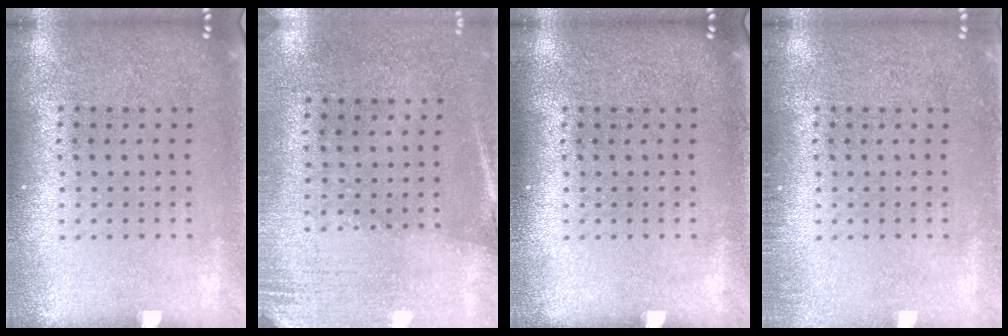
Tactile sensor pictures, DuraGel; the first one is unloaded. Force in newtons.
{"total": 2.6, "press": 2.3, "slide": 1.3}
{"total": 0.0}
{"total": 0.8, "press": 0.8, "slide": 0.0}